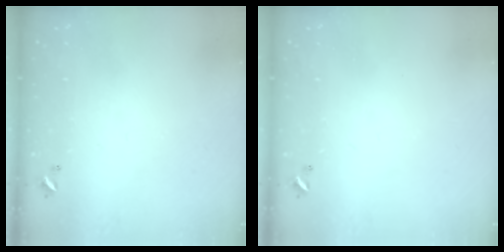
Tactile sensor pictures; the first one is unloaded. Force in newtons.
{"total": 0.0}